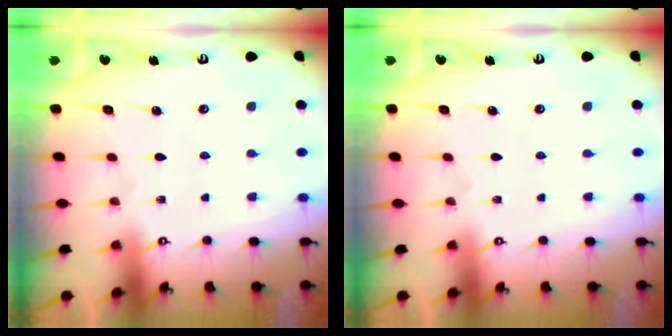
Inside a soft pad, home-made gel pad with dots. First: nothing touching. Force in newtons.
{"total": 0.0}